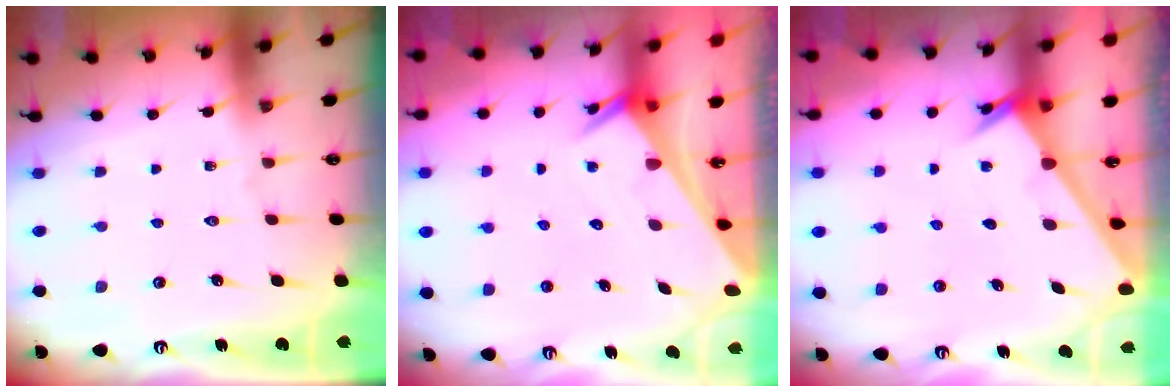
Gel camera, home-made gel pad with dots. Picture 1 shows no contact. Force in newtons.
{"total": 2.7, "press": 2.7, "slide": 0.1}
{"total": 2.5, "press": 2.5, "slide": 0.2}